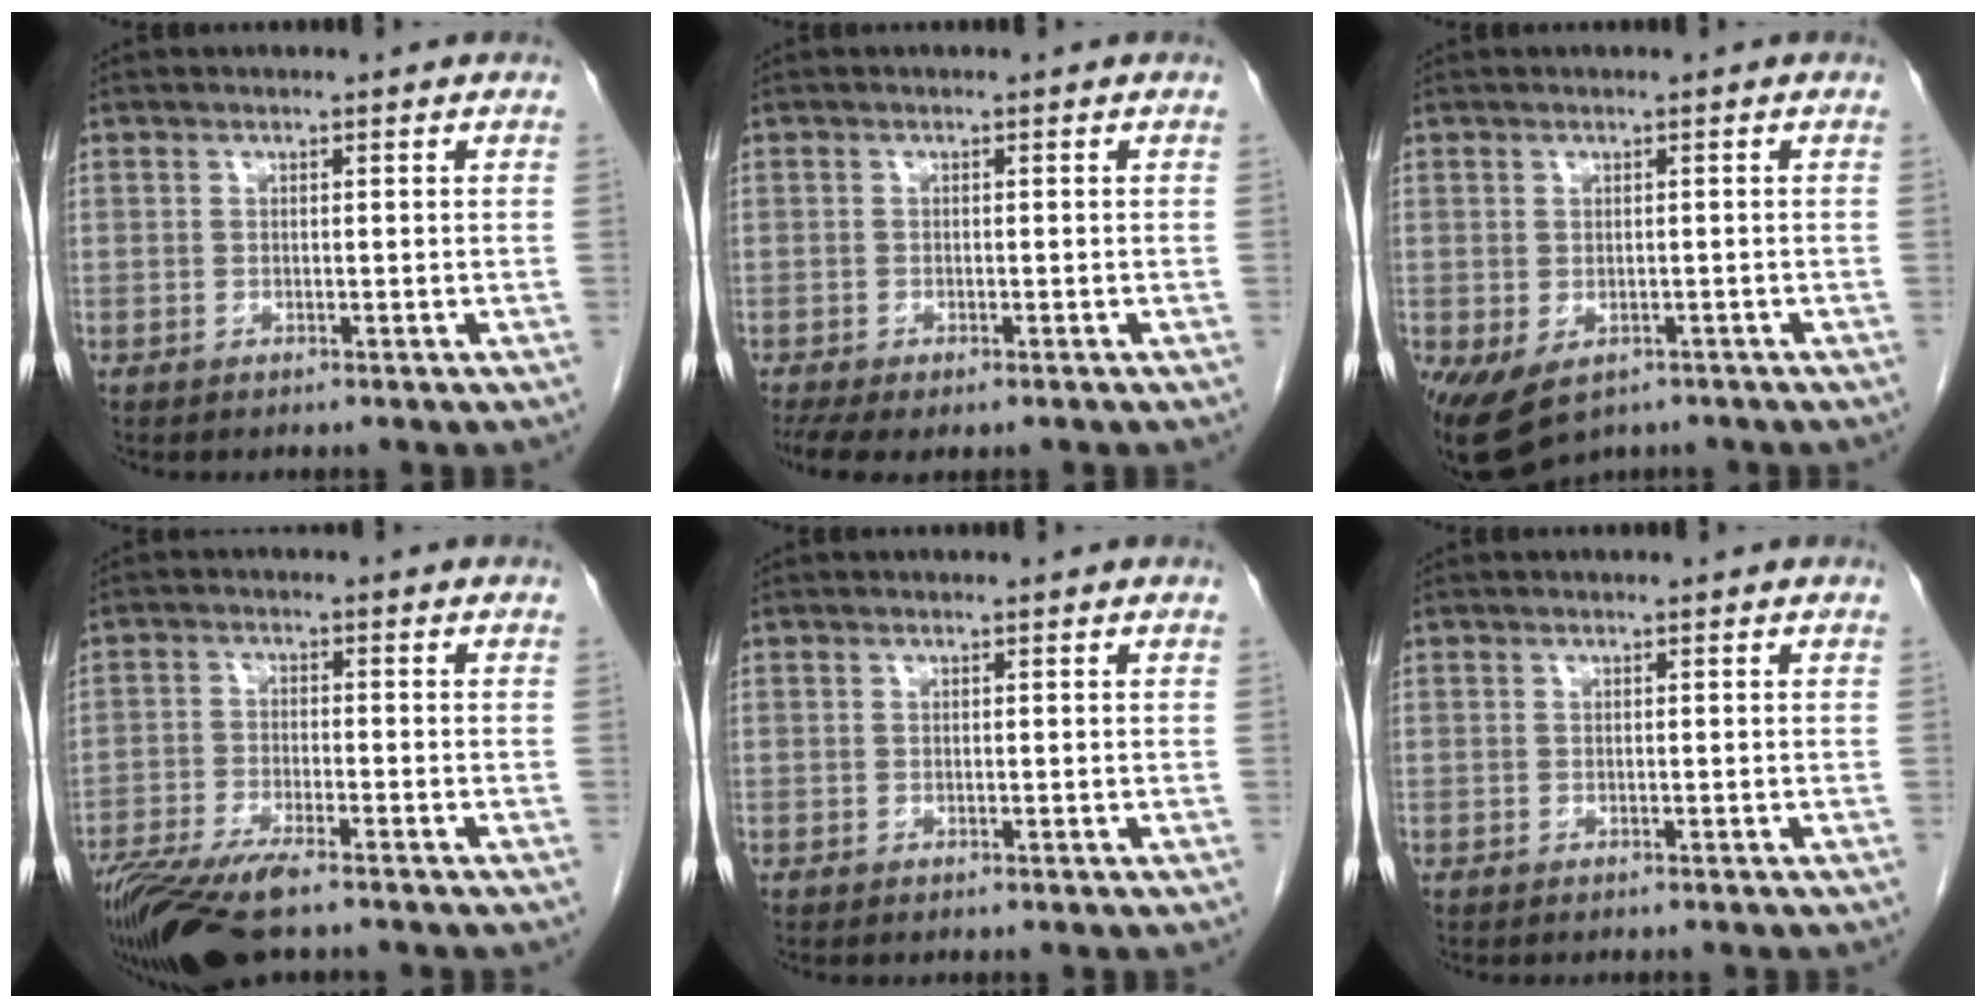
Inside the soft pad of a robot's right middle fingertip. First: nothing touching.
{"total": 5.6, "force": [-3.9, 2.2, 3.5], "torque": [-0.066, -0.015, -0.063]}
{"total": 8.5, "force": [-4.7, 5.1, 5.0], "torque": [-0.100, -0.011, -0.067]}
{"total": 12.2, "force": [-9.1, 2.3, 7.7], "torque": [-0.140, -0.024, -0.156]}
{"total": 0.0}
{"total": 0.7, "force": [-0.7, 0.1, 0.2], "torque": [-0.003, -0.001, -0.012]}